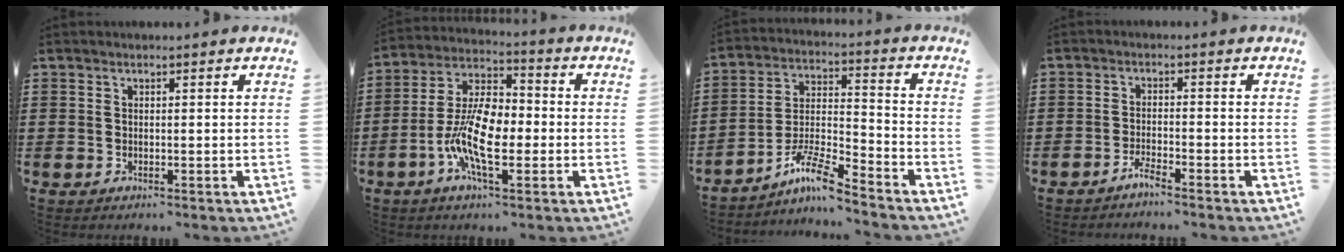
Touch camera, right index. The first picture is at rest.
{"total": 10.9, "force": [-3.1, 4.7, 9.3], "torque": [-0.209, -0.005, -0.064]}
{"total": 8.4, "force": [-6.8, 0.8, 4.9], "torque": [-0.112, -0.003, -0.136]}
{"total": 2.2, "force": [-2.0, -0.1, 0.9], "torque": [-0.017, 0.002, -0.038]}